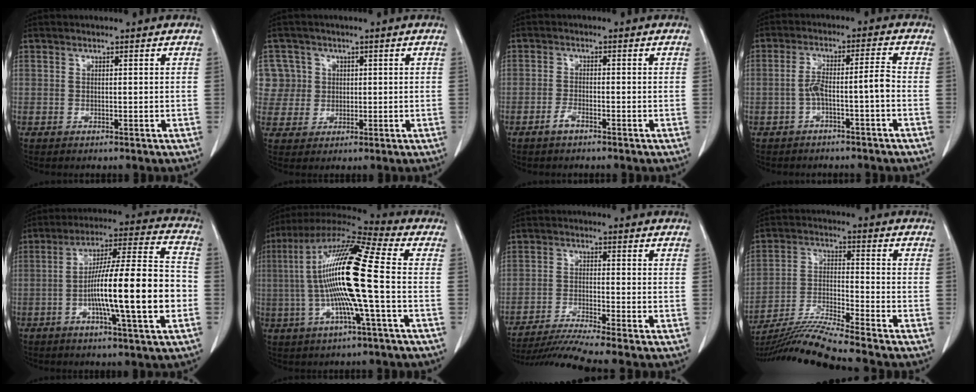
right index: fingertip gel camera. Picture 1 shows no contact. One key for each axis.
{"total": 6.5, "fx": 1.7, "fy": 6.2, "fz": -0.1, "tx": 0.014, "ty": 0.022, "tz": 0.041}
{"total": 1.9, "fx": -1.4, "fy": 0.5, "fz": 1.2, "tx": -0.024, "ty": 0.002, "tz": -0.027}
{"total": 5.2, "fx": -1.9, "fy": 0.1, "fz": 4.8, "tx": -0.094, "ty": 0.025, "tz": -0.027}
{"total": 18.0, "fx": -3.8, "fy": 1.0, "fz": 17.6, "tx": -0.287, "ty": 0.010, "tz": -0.063}
{"total": 18.0, "fx": -1.0, "fy": 0.7, "fz": 18.0, "tx": -0.351, "ty": 0.010, "tz": -0.033}
{"total": 8.1, "fx": -7.1, "fy": -2.4, "fz": 3.1, "tx": -0.049, "ty": -0.022, "tz": -0.125}
{"total": 12.1, "fx": -11.0, "fy": -2.5, "fz": 4.5, "tx": -0.079, "ty": -0.010, "tz": -0.200}